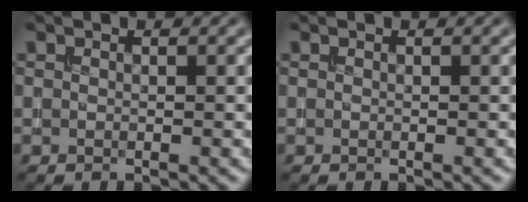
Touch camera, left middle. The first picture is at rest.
{"total": 0.0}